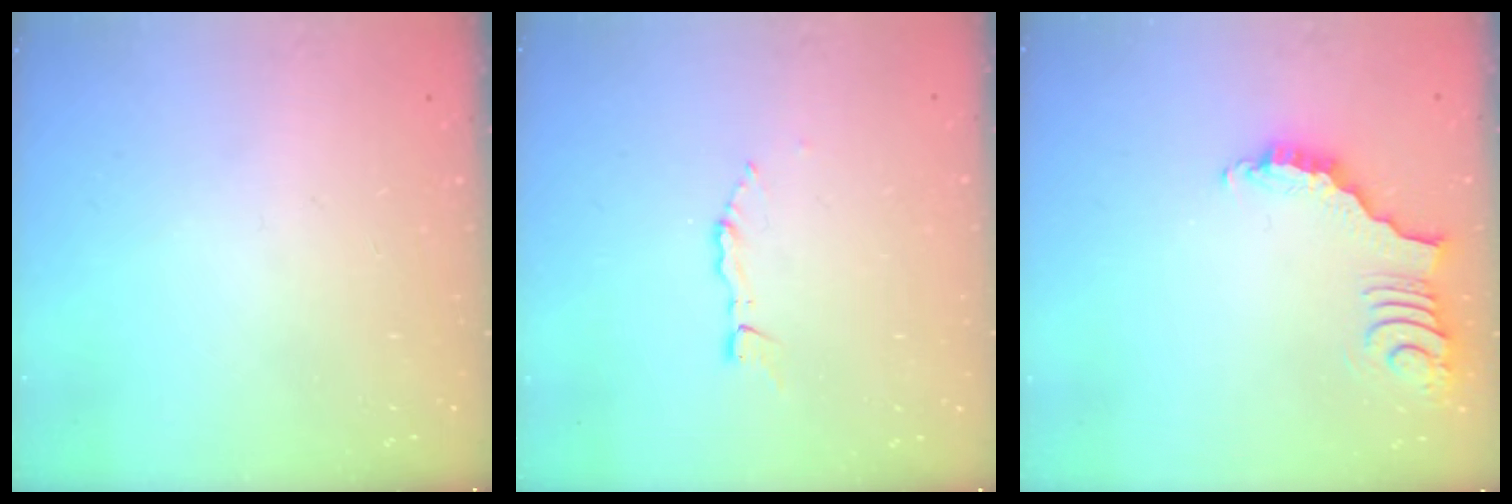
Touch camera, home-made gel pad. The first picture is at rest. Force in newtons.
{"total": 2.0, "press": 2.0, "slide": 0.2}
{"total": 3.9, "press": 3.9, "slide": 0.7}